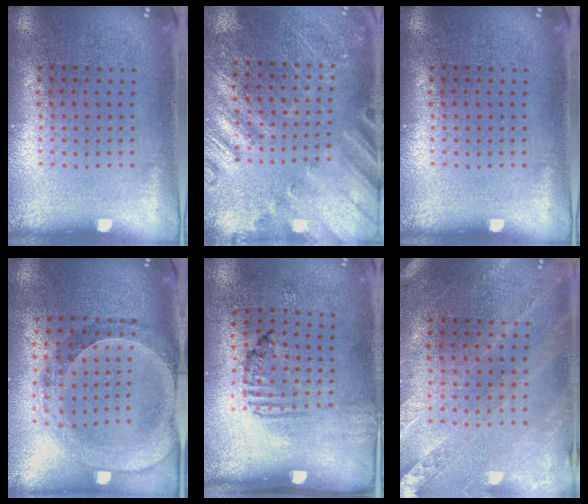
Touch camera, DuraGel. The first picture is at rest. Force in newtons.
{"total": 2.4, "press": 2.4, "slide": 0.5}
{"total": 0.0}
{"total": 1.4, "press": 1.4, "slide": 0.3}
{"total": 1.8, "press": 1.0, "slide": 1.5}
{"total": 0.6, "press": 0.6, "slide": 0.2}